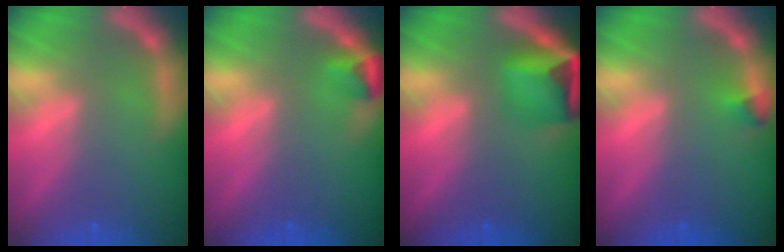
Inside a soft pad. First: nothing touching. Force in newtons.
{"total": 1.9}
{"total": 6.0}
{"total": 0.9}